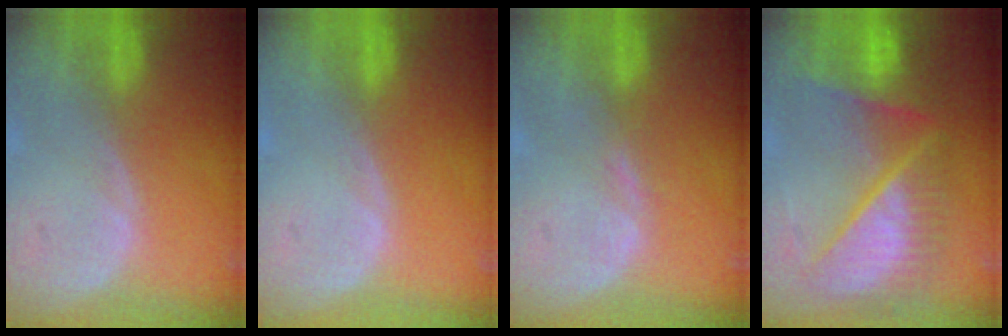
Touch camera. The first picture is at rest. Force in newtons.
{"total": 0.0}
{"total": 1.1, "press": 1.1, "slide": 0.2}
{"total": 11.1, "press": 11.0, "slide": 1.3}